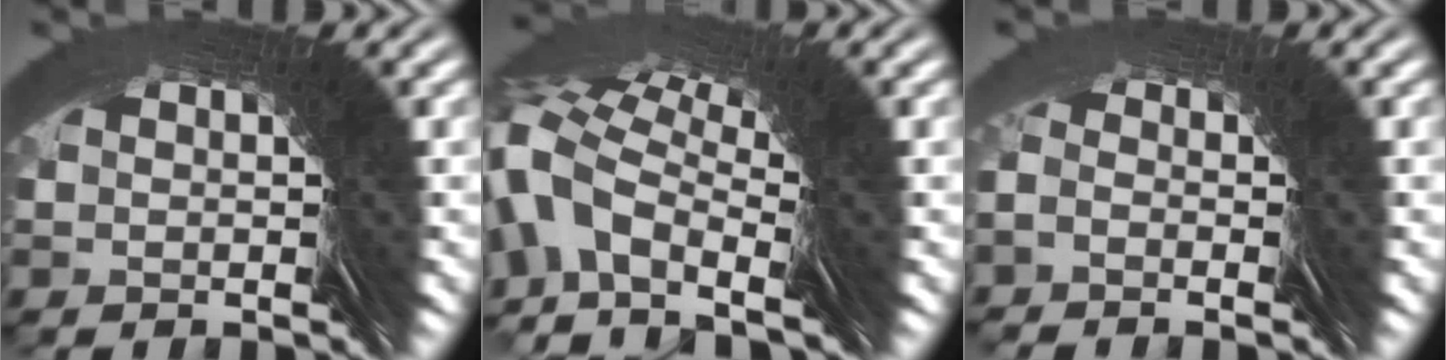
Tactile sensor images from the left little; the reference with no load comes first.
{"total": 4.2, "force": [2.2, 2.7, 2.2], "torque": [-0.044, 0.026, 0.008]}
{"total": 1.3, "force": [0.5, 1.2, 0.2], "torque": [0.002, 0.013, -0.009]}